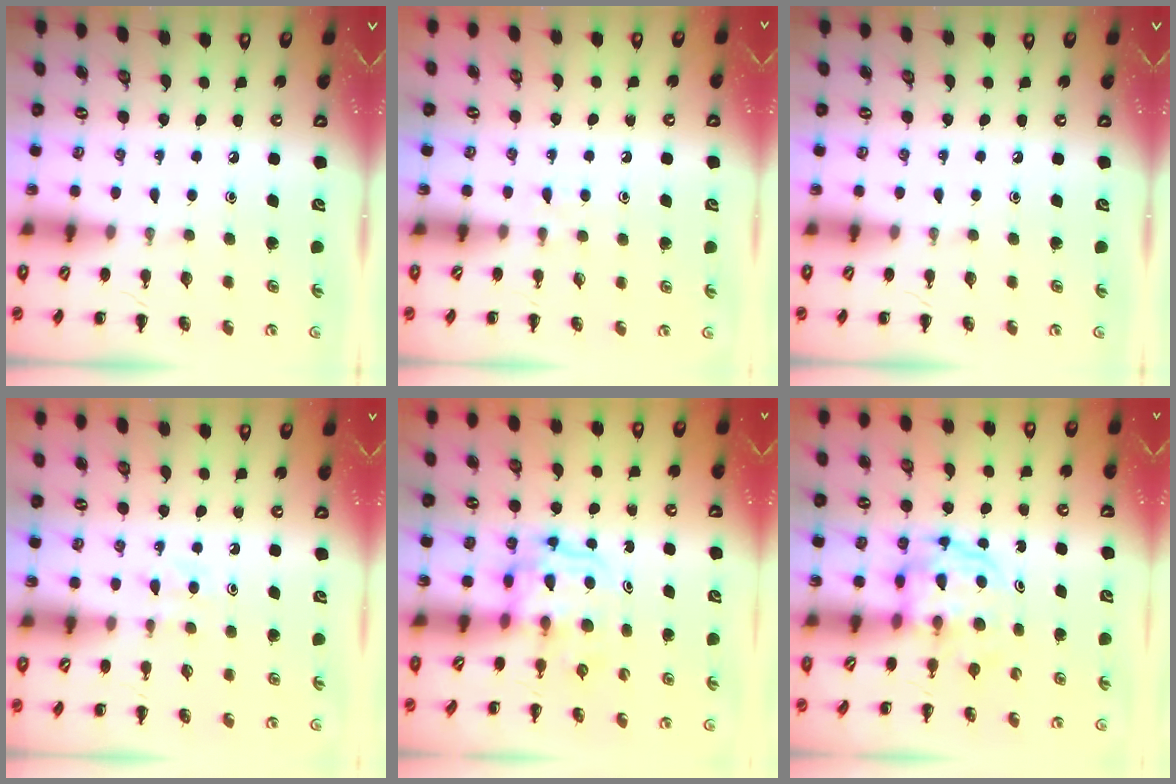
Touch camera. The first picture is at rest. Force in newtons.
{"total": 2.5, "press": 2.2, "slide": 1.1}
{"total": 0.0}
{"total": 3.4, "press": 3.2, "slide": 1.2}
{"total": 3.4, "press": 3.4, "slide": 0.2}
{"total": 3.8, "press": 3.8, "slide": 0.3}